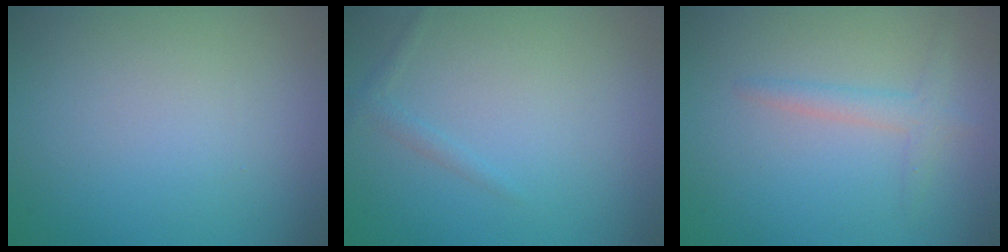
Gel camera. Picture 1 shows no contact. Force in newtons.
{"total": 0.9, "press": 0.9, "slide": 0.1}
{"total": 1.8, "press": 1.8, "slide": 0.1}